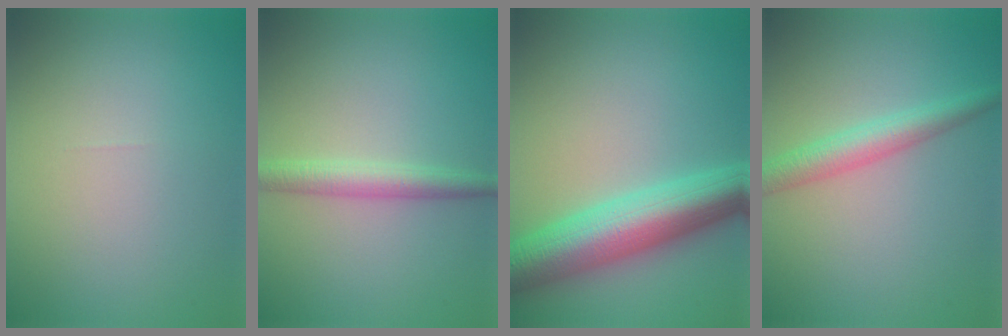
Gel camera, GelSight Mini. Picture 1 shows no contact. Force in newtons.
{"total": 2.9, "press": 2.9, "slide": 0.1}
{"total": 9.0, "press": 9.0, "slide": 0.3}
{"total": 3.4, "press": 3.4, "slide": 0.0}